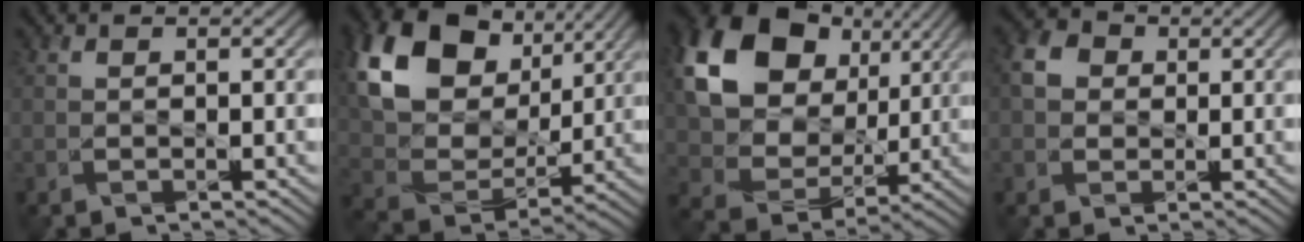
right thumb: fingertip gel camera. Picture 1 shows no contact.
{"total": 18.4, "force": [7.4, 13.0, 10.6], "torque": [-0.281, 0.031, 0.160]}
{"total": 18.4, "force": [6.2, 13.9, 10.3], "torque": [-0.266, 0.031, 0.141]}
{"total": 3.9, "force": [0.3, 3.4, 1.9], "torque": [-0.048, 0.007, -0.001]}